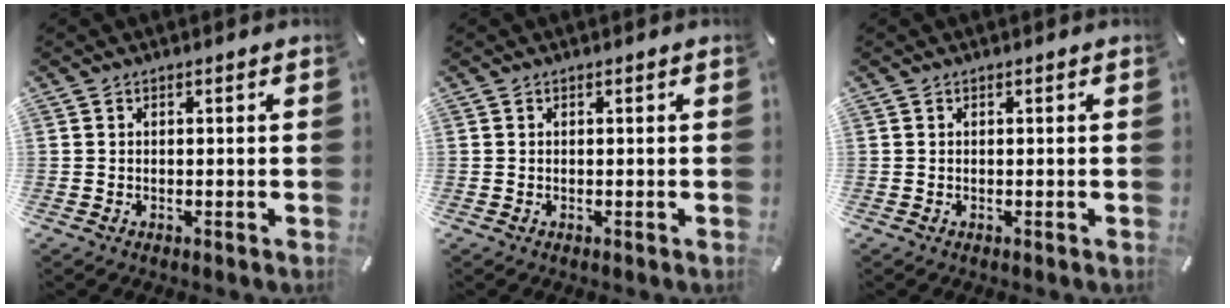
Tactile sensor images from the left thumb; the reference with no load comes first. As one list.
[{"total": 0.0}, {"total": 0.0}]